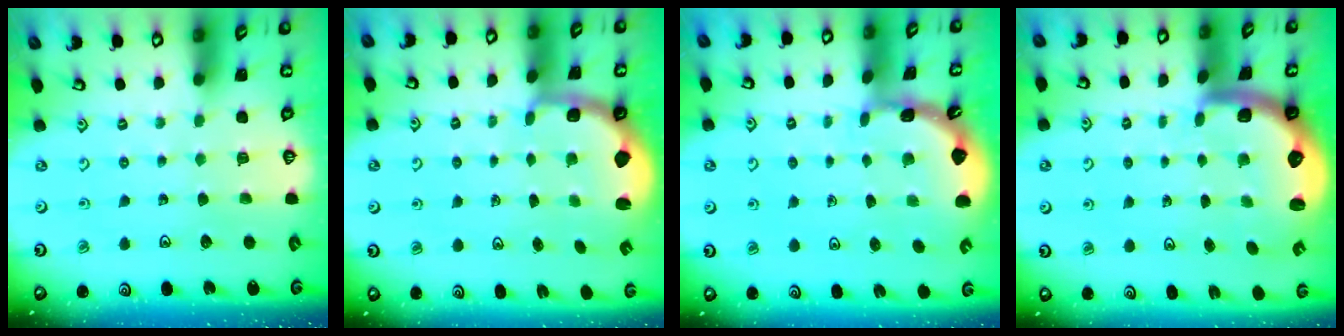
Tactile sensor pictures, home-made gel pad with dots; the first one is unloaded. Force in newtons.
{"total": 2.1, "press": 1.3, "slide": 1.6}
{"total": 1.7, "press": 1.7, "slide": 0.1}
{"total": 2.9, "press": 2.6, "slide": 1.4}